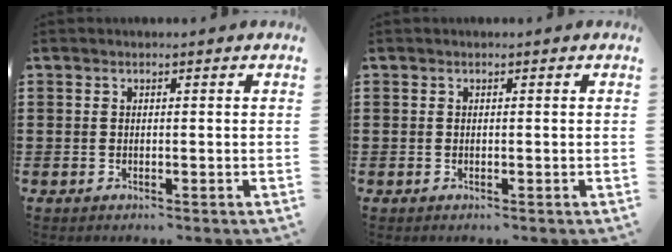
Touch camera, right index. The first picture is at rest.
{"total": 0.0}